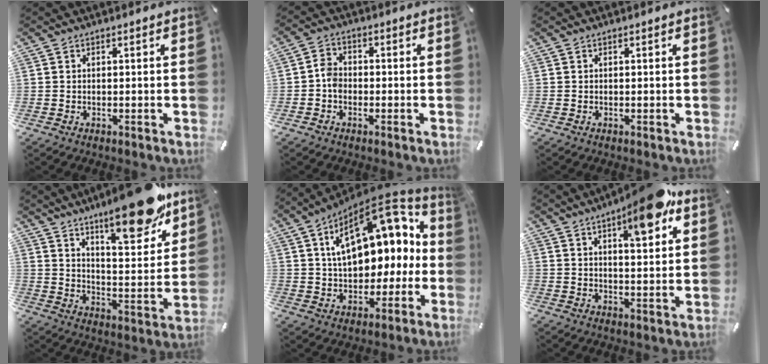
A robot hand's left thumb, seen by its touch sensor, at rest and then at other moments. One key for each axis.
{"total": 3.7, "fx": -1.0, "fy": 2.8, "fz": 2.2, "tx": -0.043, "ty": 0.007, "tz": -0.020}
{"total": 0.0}
{"total": 19.9, "fx": 15.0, "fy": 6.1, "fz": 11.5, "tx": -0.152, "ty": -0.108, "tz": 0.244}
{"total": 19.6, "fx": 7.1, "fy": 11.6, "fz": 14.1, "tx": -0.197, "ty": -0.039, "tz": 0.122}
{"total": 12.1, "fx": 7.5, "fy": 3.5, "fz": 8.8, "tx": -0.119, "ty": -0.037, "tz": 0.120}